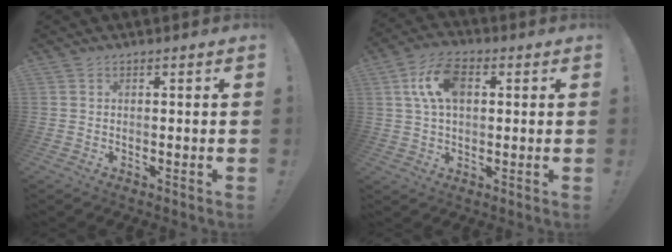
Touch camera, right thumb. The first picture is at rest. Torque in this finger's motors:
{"motor_torque": [0.34, 0.34, -0.07, 0.17, 0.34]}